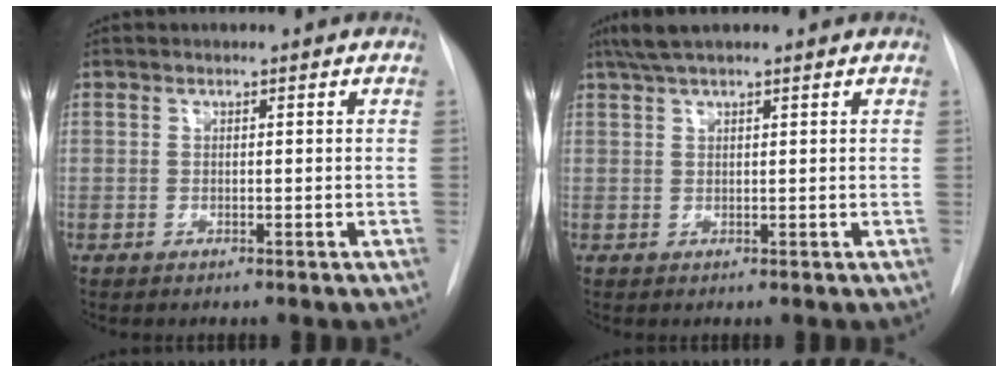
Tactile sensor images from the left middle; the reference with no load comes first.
{"total": 4.6, "force": [3.6, 0.5, 2.8], "torque": [-0.055, 0.028, 0.067]}